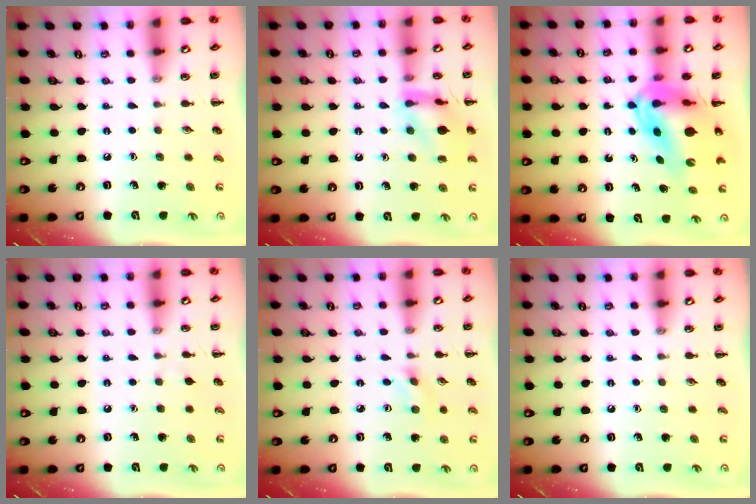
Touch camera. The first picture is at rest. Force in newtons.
{"total": 12.6, "press": 12.6, "slide": 1.3}
{"total": 13.9, "press": 13.2, "slide": 4.2}
{"total": 2.2, "press": 1.9, "slide": 0.9}
{"total": 1.1, "press": 1.0, "slide": 0.5}
{"total": 0.0}